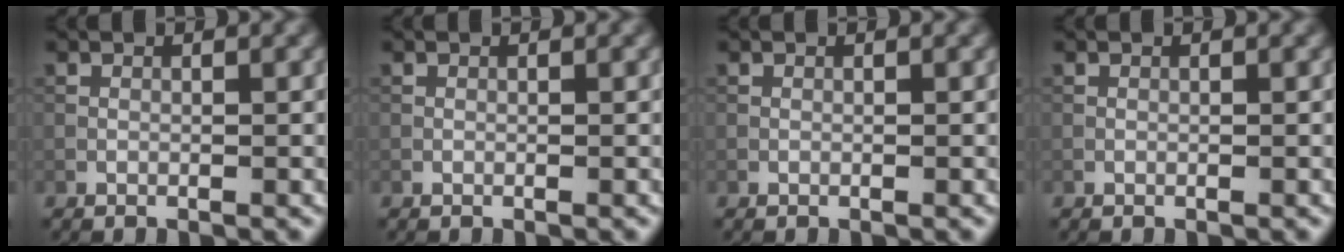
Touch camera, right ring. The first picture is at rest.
{"total": 0.0}
{"total": 0.0}
{"total": 0.0}